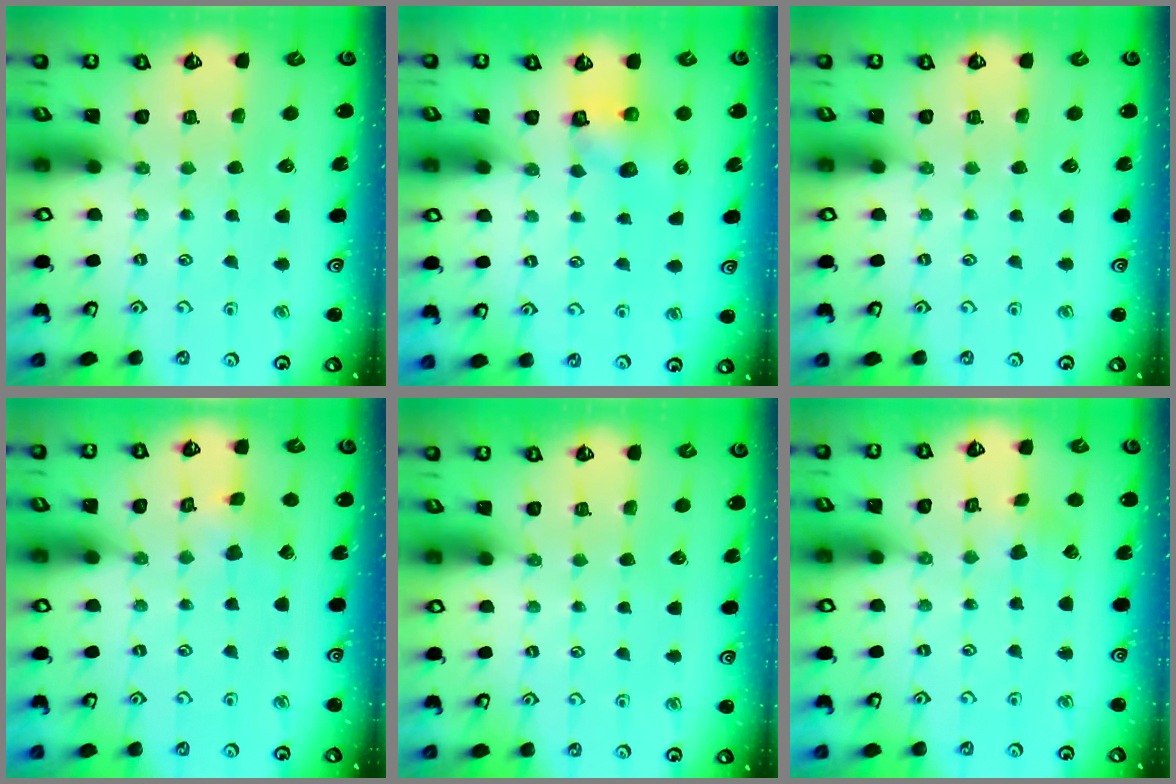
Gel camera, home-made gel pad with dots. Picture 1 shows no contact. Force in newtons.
{"total": 7.8, "press": 7.8, "slide": 0.4}
{"total": 0.0}
{"total": 2.1, "press": 2.1, "slide": 0.3}
{"total": 0.0}
{"total": 1.5, "press": 1.5, "slide": 0.1}